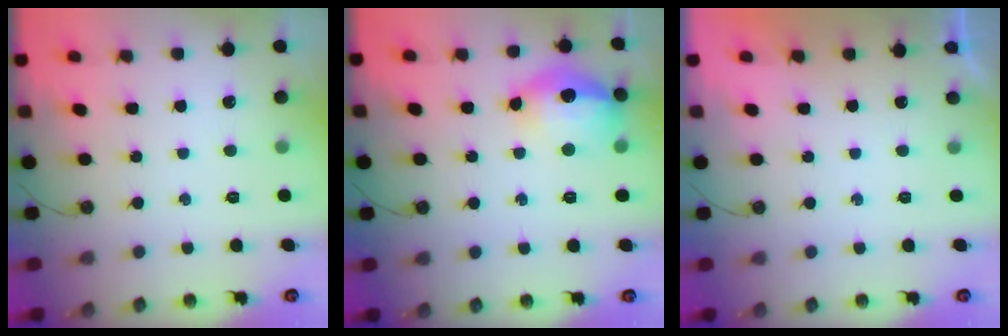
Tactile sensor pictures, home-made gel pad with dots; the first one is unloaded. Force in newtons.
{"total": 16.2, "press": 16.2, "slide": 1.4}
{"total": 0.0}